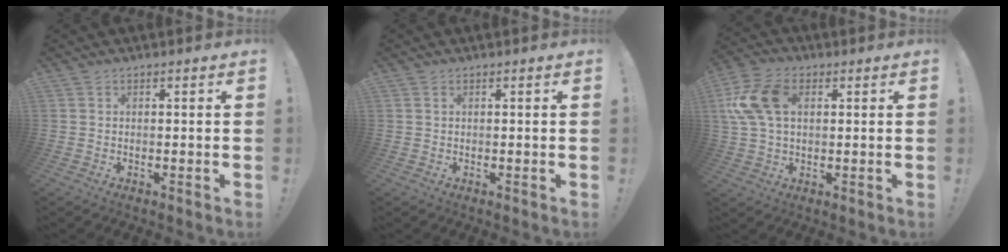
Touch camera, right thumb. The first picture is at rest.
{"total": 0.0}
{"total": 15.1, "force": [3.2, 9.6, 11.1], "torque": [-0.214, 0.004, 0.063]}